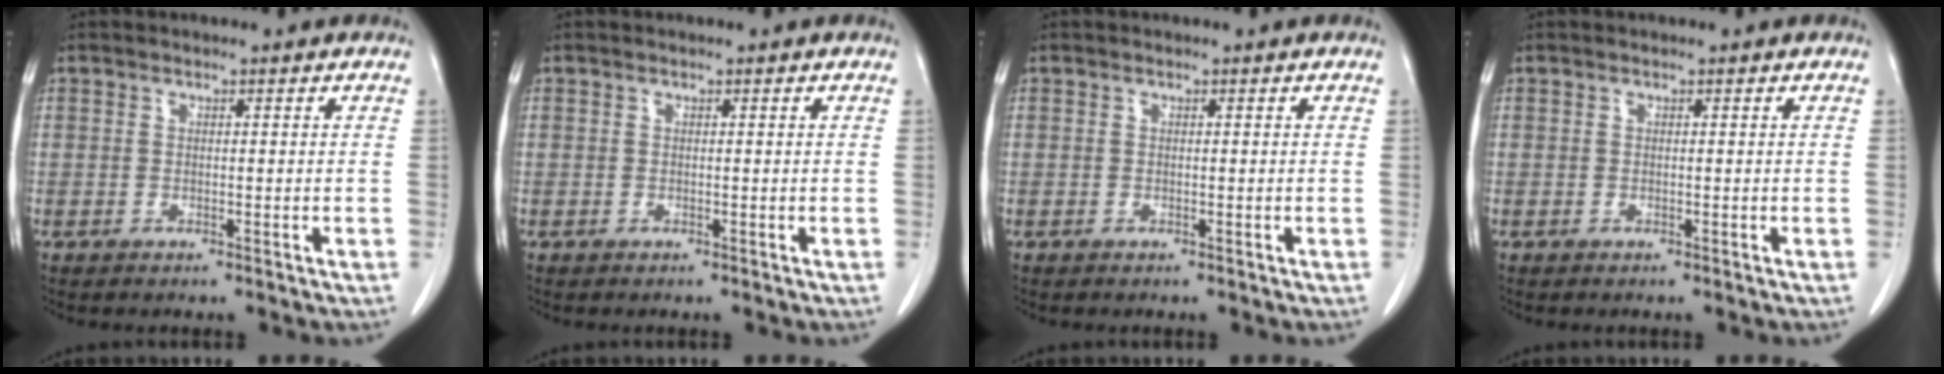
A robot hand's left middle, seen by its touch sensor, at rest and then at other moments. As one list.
[{"total": 0.0}, {"total": 0.0}, {"total": 0.0}]